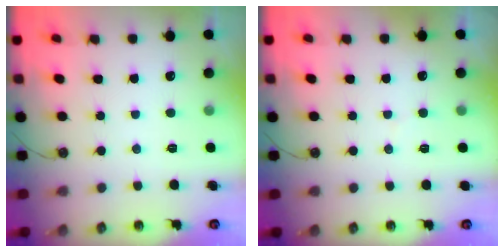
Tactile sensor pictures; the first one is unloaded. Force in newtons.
{"total": 3.0, "press": 3.0, "slide": 0.3}